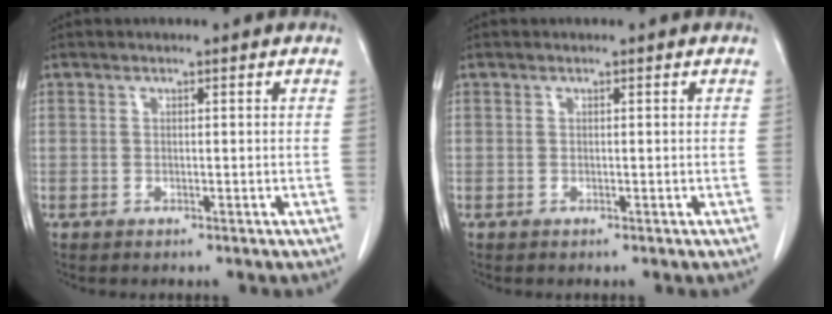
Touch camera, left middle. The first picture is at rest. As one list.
[{"total": 0.0}]